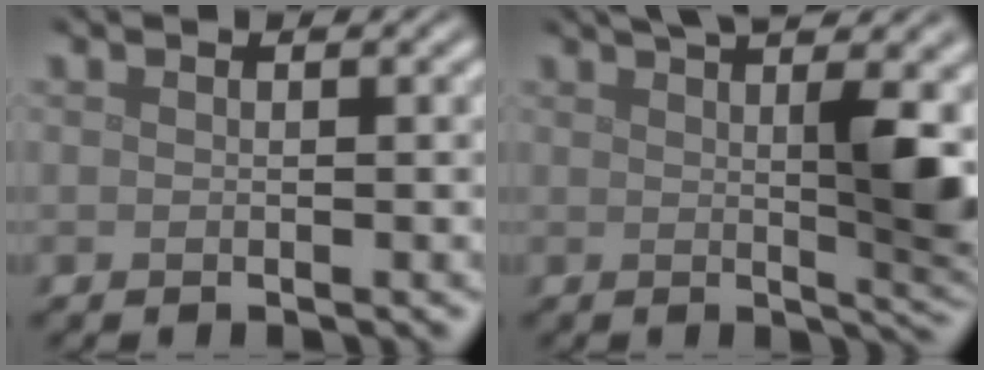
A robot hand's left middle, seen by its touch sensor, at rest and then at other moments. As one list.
[{"total": 8.9, "force": [2.7, 2.5, 8.2], "torque": [-0.090, 0.008, 0.039]}]